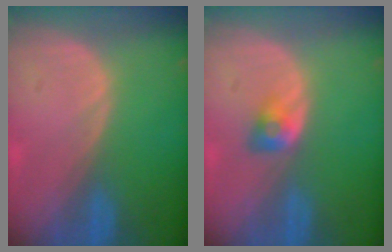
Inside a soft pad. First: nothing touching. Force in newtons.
{"total": 2.9, "press": 2.5, "slide": 1.5}